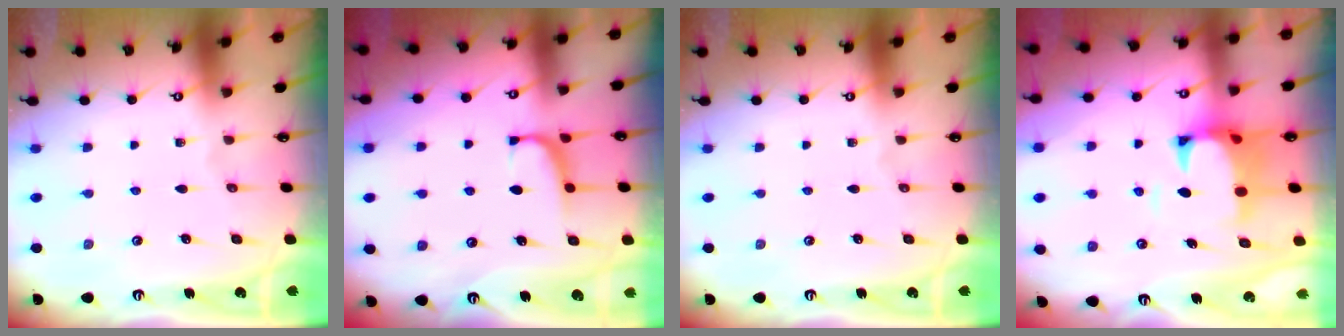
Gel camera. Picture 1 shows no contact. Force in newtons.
{"total": 1.4, "press": 1.2, "slide": 0.7}
{"total": 0.0}
{"total": 2.6, "press": 2.4, "slide": 1.1}